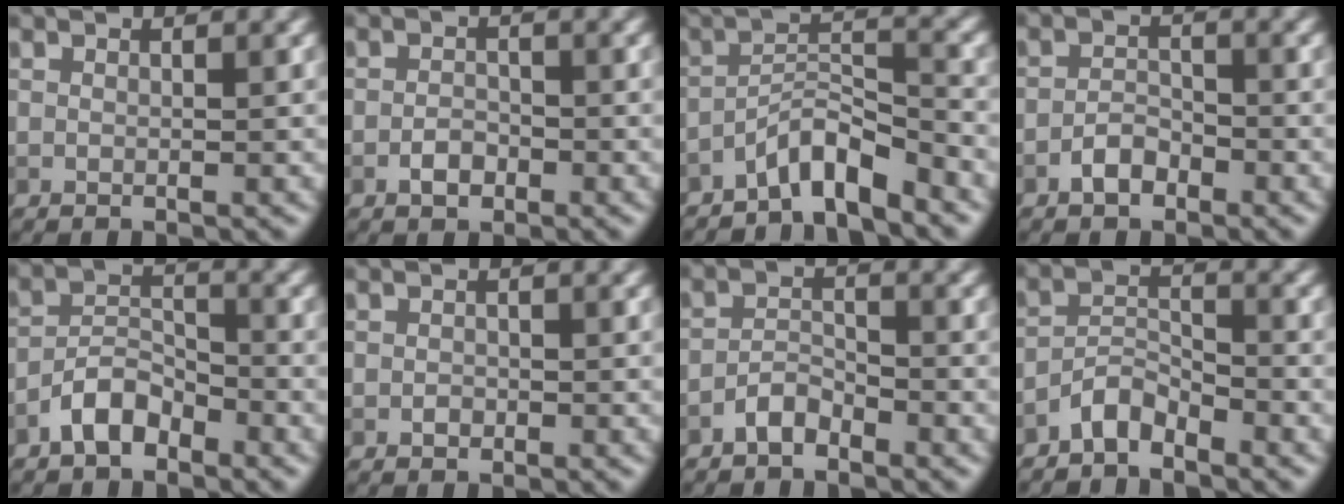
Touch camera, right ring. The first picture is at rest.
{"total": 1.7, "force": [-0.9, 1.0, 1.1], "torque": [-0.017, 0.002, -0.019]}
{"total": 4.7, "force": [-3.6, 0.8, 2.9], "torque": [-0.046, 0.012, -0.072]}
{"total": 2.1, "force": [-1.4, 1.1, 1.1], "torque": [-0.019, 0.006, -0.029]}
{"total": 3.5, "force": [-2.5, 1.5, 1.8], "torque": [-0.031, 0.012, -0.054]}
{"total": 0.7, "force": [-0.3, 0.5, 0.3], "torque": [-0.004, -0.002, -0.007]}
{"total": 2.0, "force": [-1.7, 0.8, 0.9], "torque": [-0.016, 0.009, -0.036]}
{"total": 2.7, "force": [-2.4, 0.8, 1.0], "torque": [-0.018, 0.010, -0.052]}